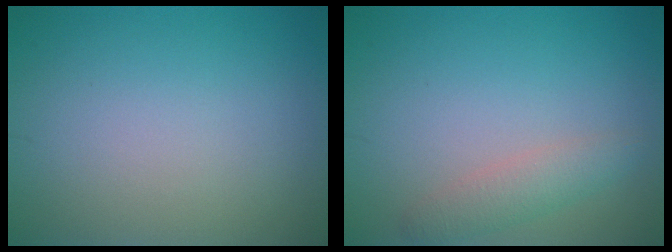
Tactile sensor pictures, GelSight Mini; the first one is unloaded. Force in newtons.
{"total": 2.1, "press": 2.1, "slide": 0.1}